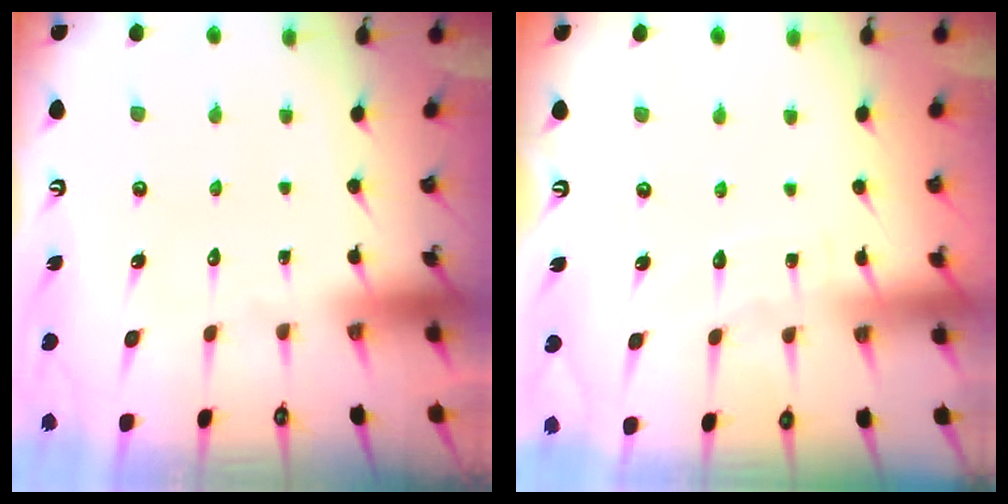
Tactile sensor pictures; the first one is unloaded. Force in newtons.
{"total": 3.7, "press": 3.7, "slide": 0.4}